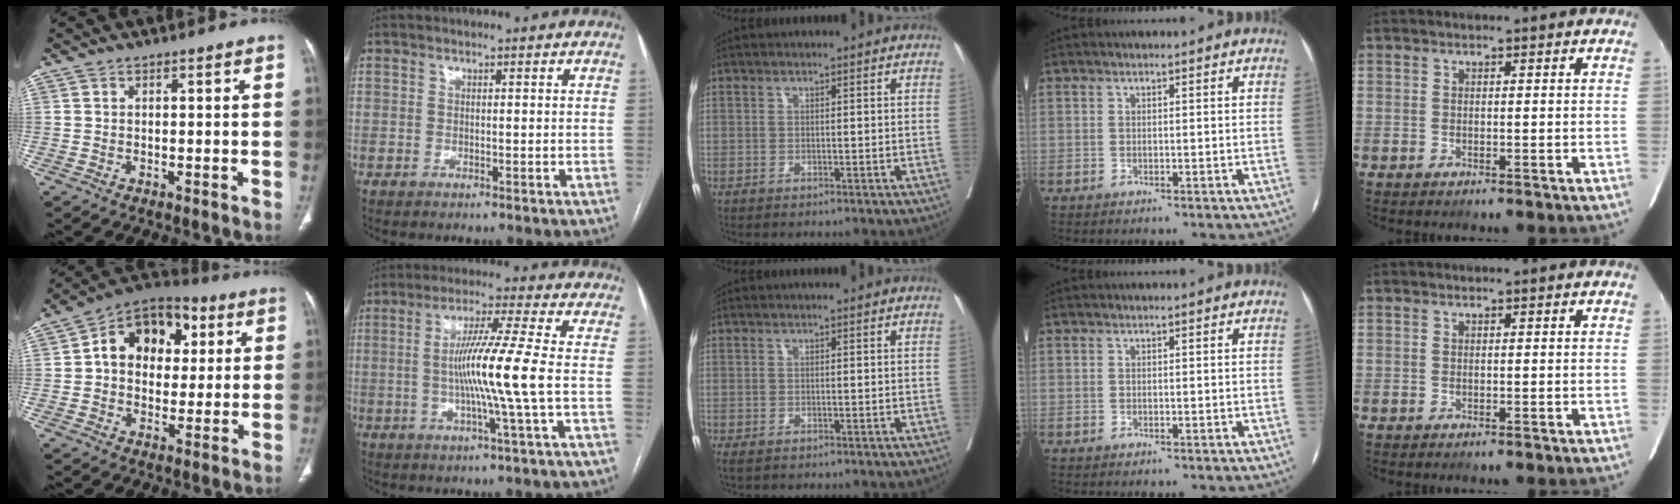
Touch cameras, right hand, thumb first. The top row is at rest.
{"thumb": {"total": 14.8, "force": [3.3, 10.9, 9.5], "torque": [-0.101, 0.014, 0.042]}, "index": {"total": 10.7, "force": [-1.0, -1.9, 10.5], "torque": [-0.194, -0.006, -0.019]}, "middle": {"total": 1.3, "force": [-1.0, 0.4, 0.7], "torque": [-0.010, -0.006, -0.015]}}